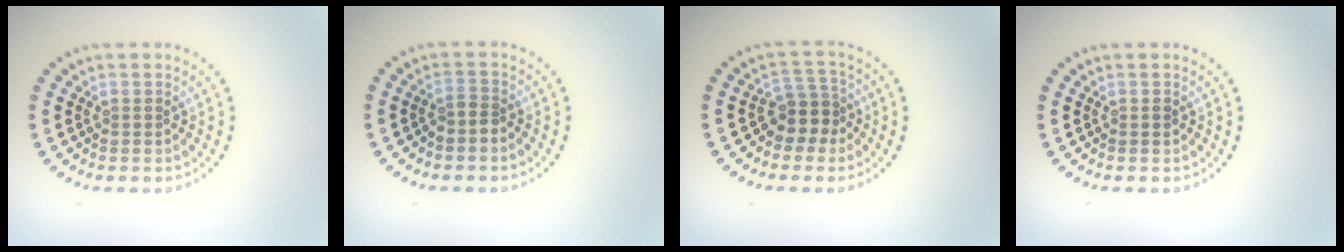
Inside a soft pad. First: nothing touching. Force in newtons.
{"total": 1.0, "press": 0.7, "slide": 0.7}
{"total": 2.8, "press": 2.3, "slide": 1.6}
{"total": 0.7, "press": 0.7, "slide": 0.2}